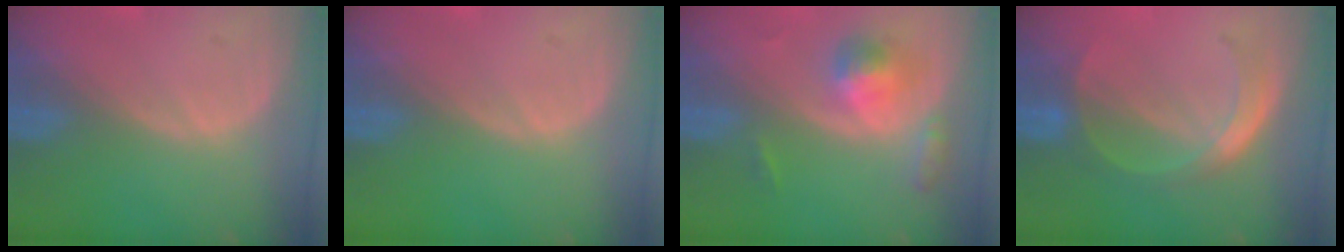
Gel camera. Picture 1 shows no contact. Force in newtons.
{"total": 0.0}
{"total": 5.2, "press": 4.9, "slide": 1.8}
{"total": 5.8, "press": 5.1, "slide": 2.6}